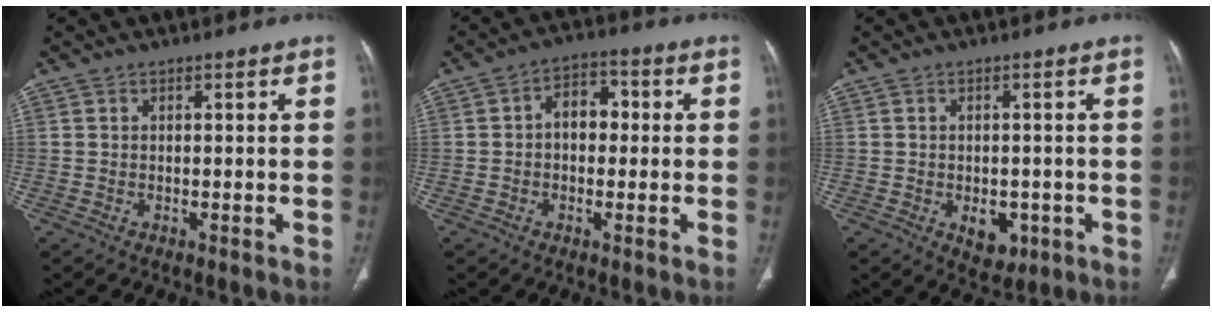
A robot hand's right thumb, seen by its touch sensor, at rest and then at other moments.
{"total": 6.3, "force": [0.1, 4.4, 4.4], "torque": [-0.047, 0.022, -0.008]}
{"total": 5.0, "force": [-1.6, 3.3, 3.4], "torque": [-0.028, 0.002, -0.010]}